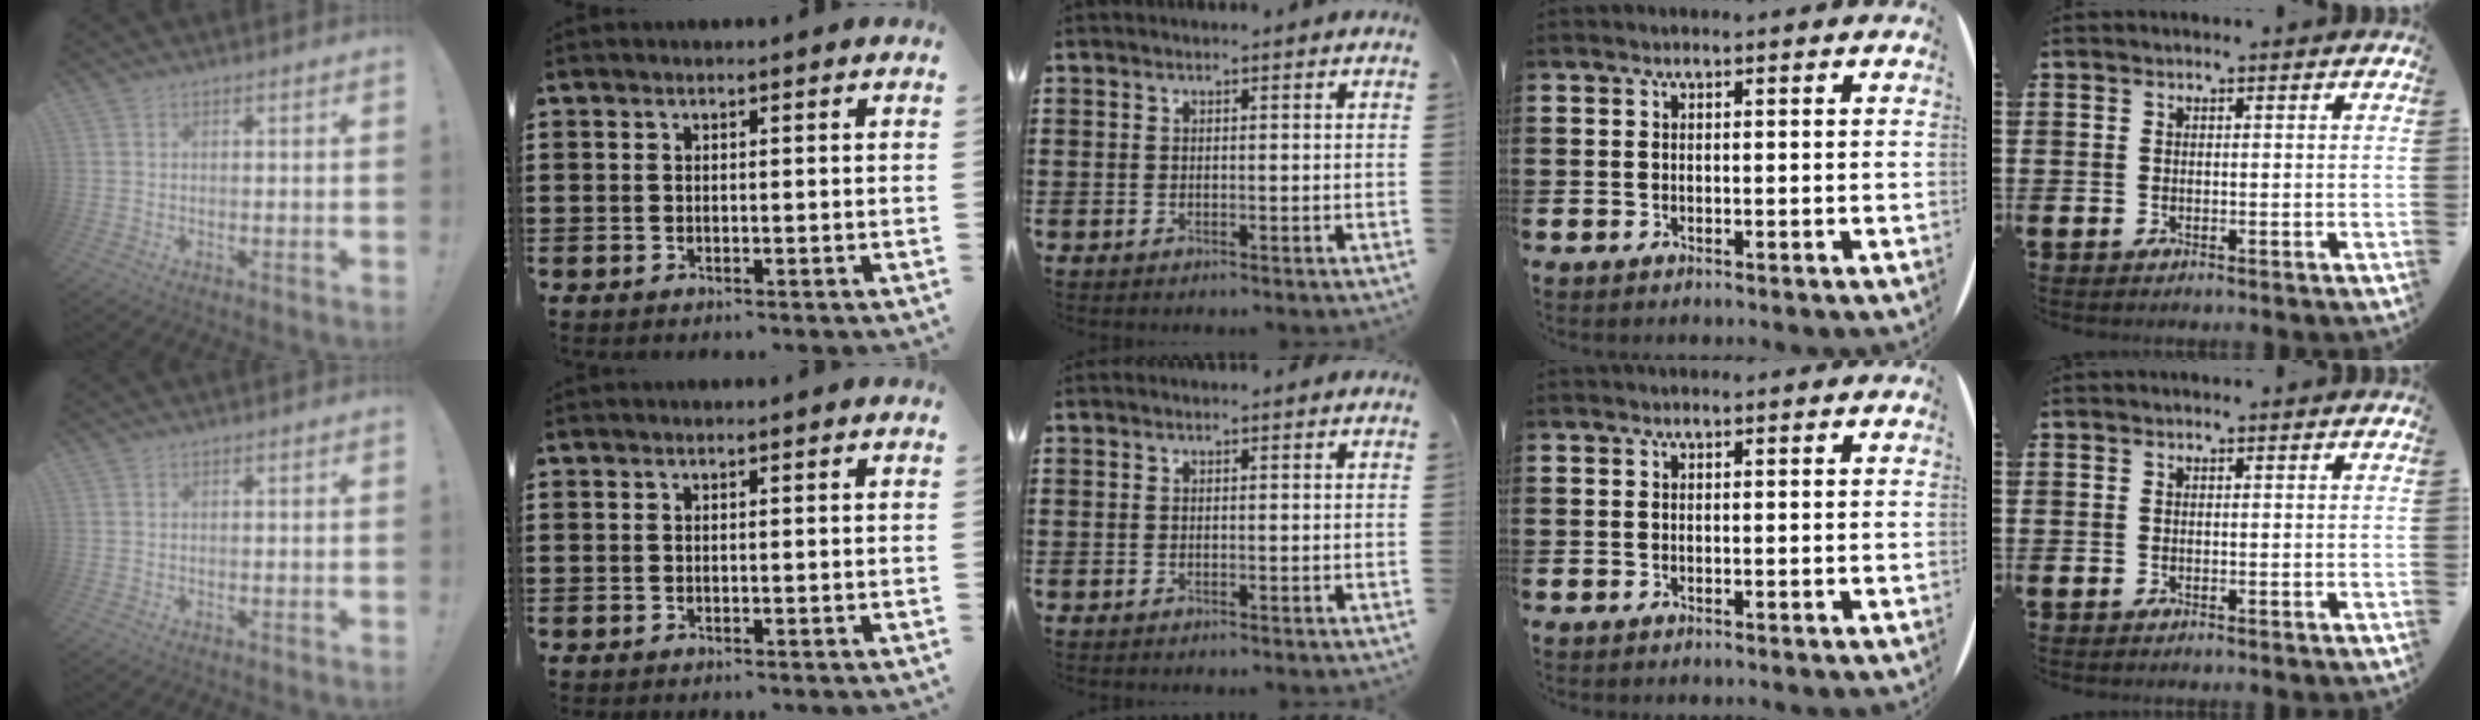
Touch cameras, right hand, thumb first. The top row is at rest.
{}